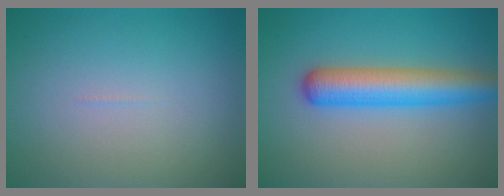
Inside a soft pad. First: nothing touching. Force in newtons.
{"total": 5.5, "press": 5.5, "slide": 0.3}